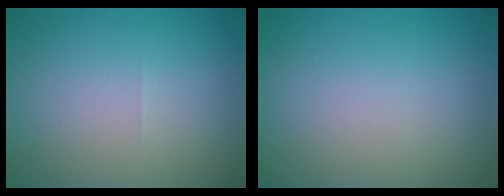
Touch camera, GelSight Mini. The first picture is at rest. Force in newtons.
{"total": 0.0}